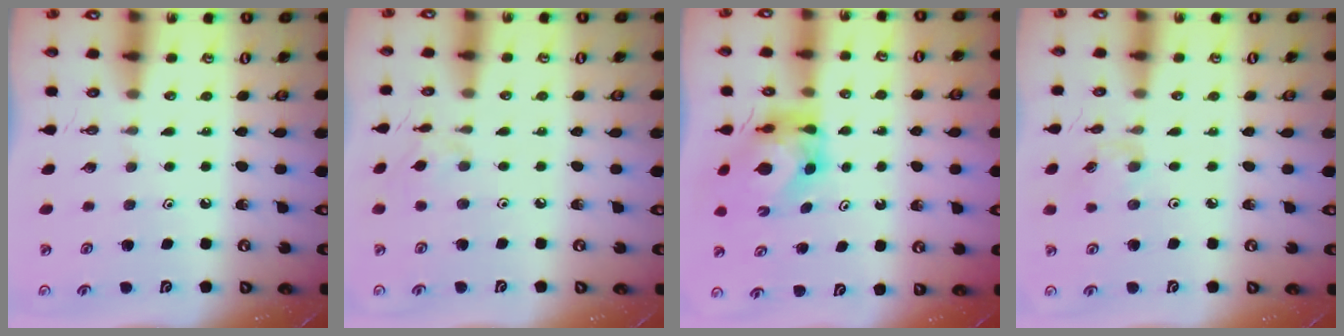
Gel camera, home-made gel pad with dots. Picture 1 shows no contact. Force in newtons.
{"total": 1.8, "press": 1.8, "slide": 0.4}
{"total": 5.4, "press": 5.4, "slide": 0.4}
{"total": 4.1, "press": 4.1, "slide": 0.7}